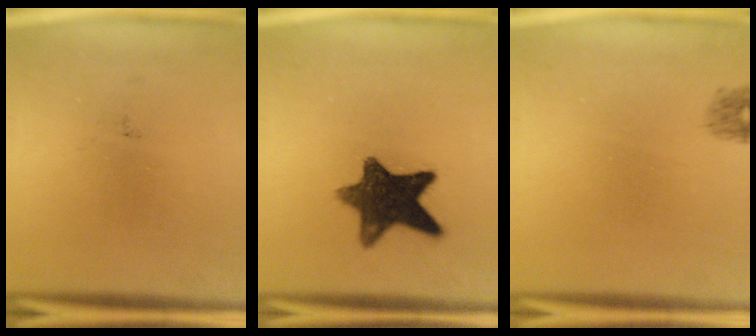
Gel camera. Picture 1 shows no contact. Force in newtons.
{"total": 11.4}
{"total": 1.0}